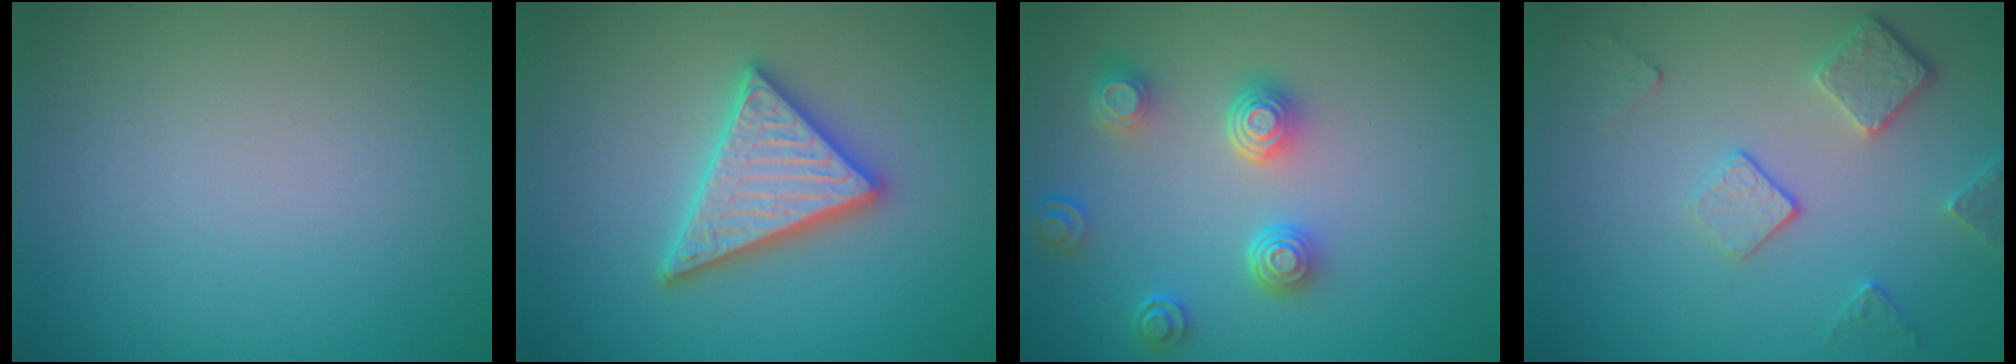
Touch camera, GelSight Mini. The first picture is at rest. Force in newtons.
{"total": 4.9, "press": 4.9, "slide": 0.7}
{"total": 4.2, "press": 3.4, "slide": 2.6}
{"total": 3.5, "press": 2.8, "slide": 2.2}